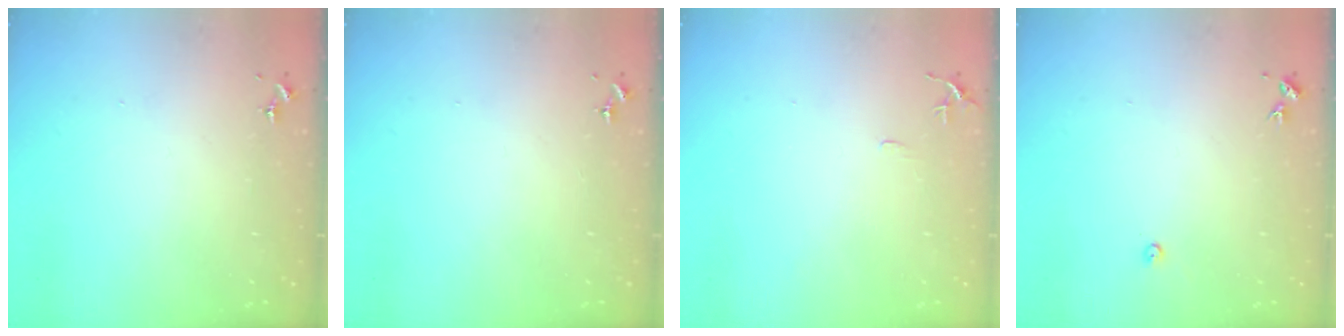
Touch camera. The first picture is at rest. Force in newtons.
{"total": 0.0}
{"total": 5.3, "press": 5.2, "slide": 0.6}
{"total": 2.2, "press": 2.2, "slide": 0.3}